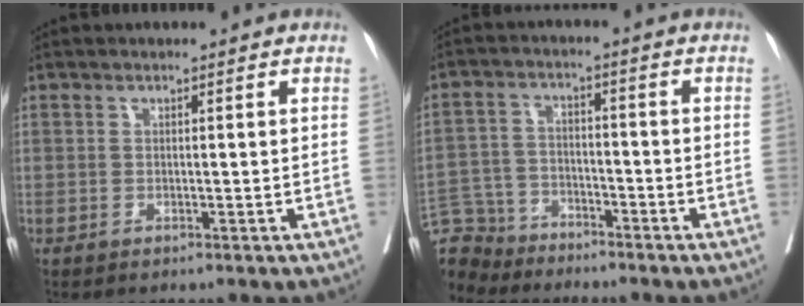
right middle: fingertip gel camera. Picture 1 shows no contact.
{"total": 8.8, "force": [-7.9, 3.7, -0.2], "torque": [-0.008, 0.012, -0.150]}